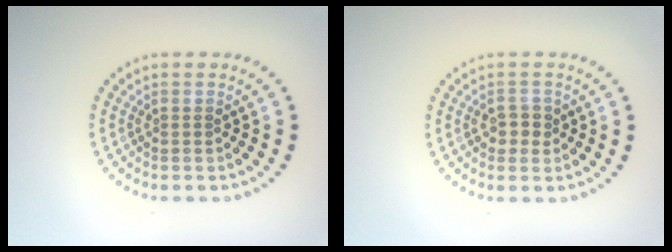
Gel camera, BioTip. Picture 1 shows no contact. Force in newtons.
{"total": 1.9, "press": 1.8, "slide": 0.6}